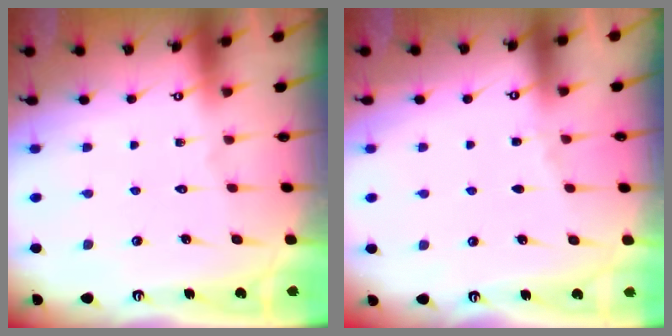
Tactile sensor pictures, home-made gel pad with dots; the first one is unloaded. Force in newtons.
{"total": 2.3, "press": 2.2, "slide": 0.4}